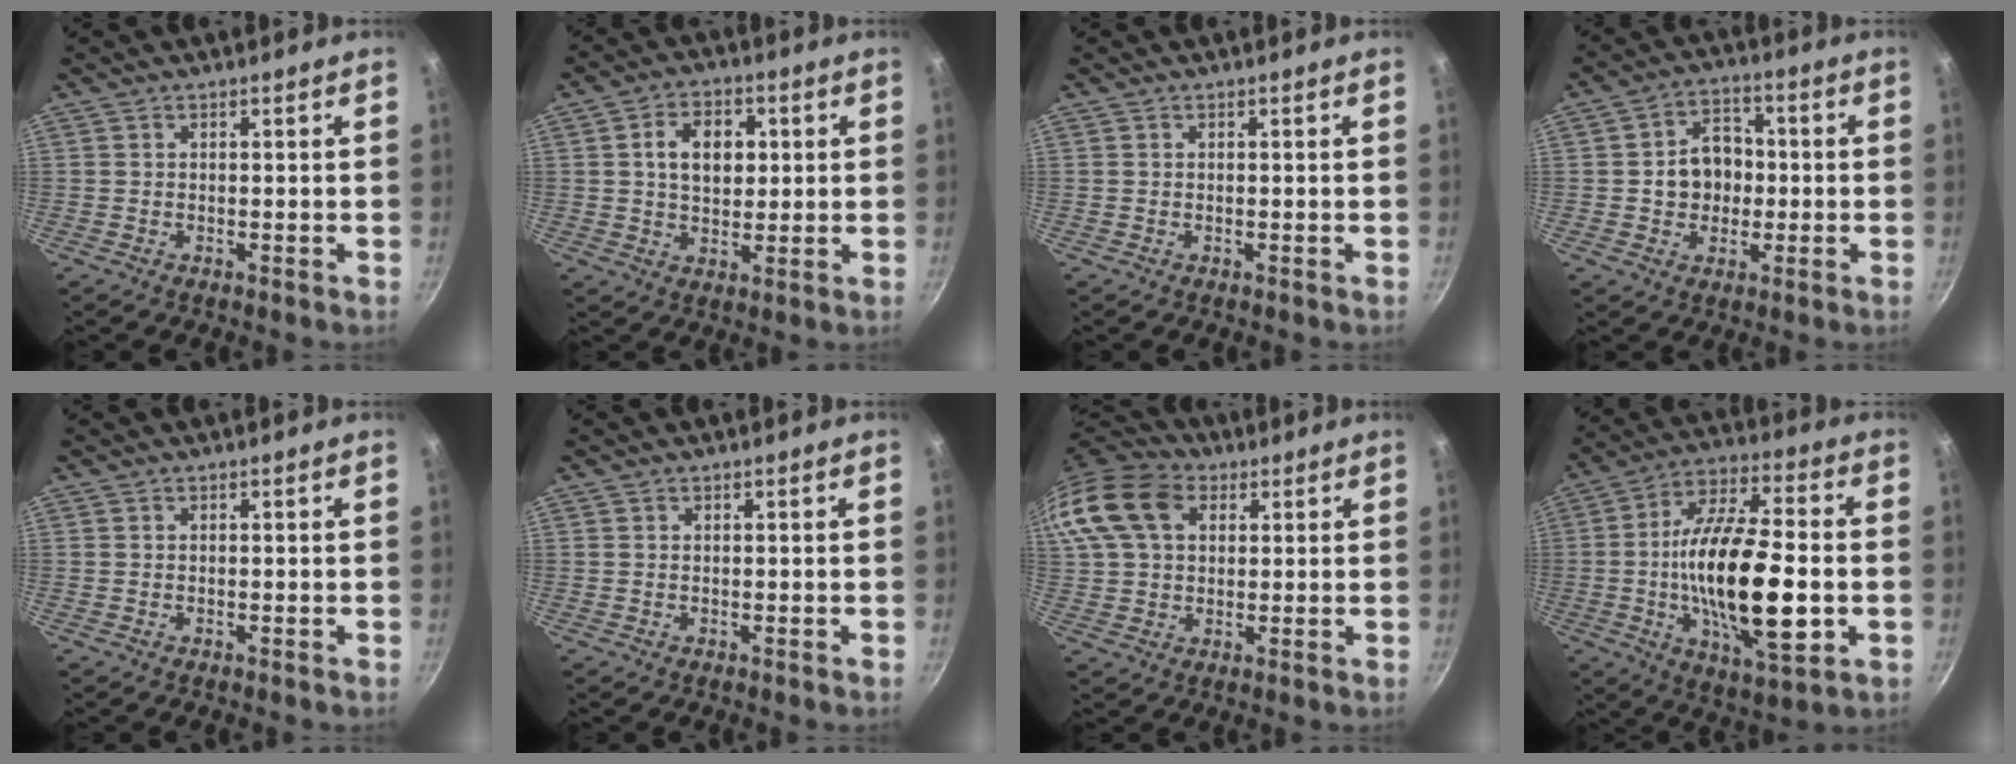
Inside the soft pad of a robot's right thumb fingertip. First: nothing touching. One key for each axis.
{"total": 9.1, "fx": 1.7, "fy": 6.3, "fz": 6.3, "tx": -0.079, "ty": 0.005, "tz": 0.024}
{"total": 0.0}
{"total": 8.9, "fx": -0.3, "fy": 7.3, "fz": 5.1, "tx": -0.042, "ty": 0.015, "tz": -0.009}
{"total": 0.0}
{"total": 0.0}
{"total": 18.4, "fx": 6.0, "fy": 13.1, "fz": 11.3, "tx": -0.241, "ty": 0.027, "tz": 0.097}
{"total": 23.8, "fx": -3.2, "fy": 9.0, "fz": 21.8, "tx": -0.379, "ty": 0.015, "tz": -0.058}